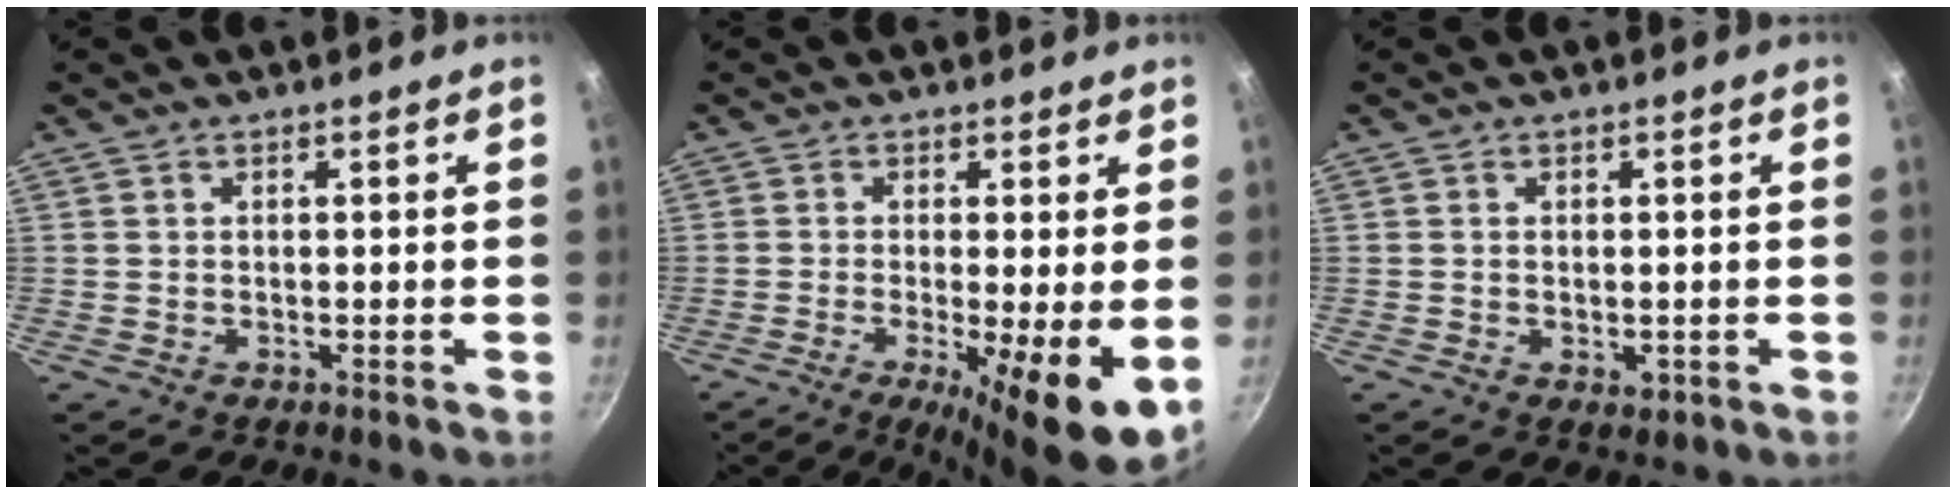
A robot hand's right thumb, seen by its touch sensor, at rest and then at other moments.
{"total": 10.3, "force": [-2.2, 1.8, 9.9], "torque": [-0.163, -0.012, -0.032]}
{"total": 1.9, "force": [-0.4, 1.2, 1.5], "torque": [-0.020, -0.005, -0.004]}